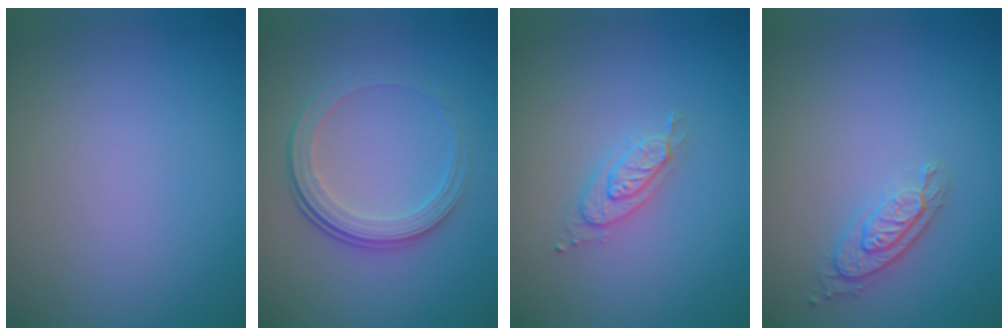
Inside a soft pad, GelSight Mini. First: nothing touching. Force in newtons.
{"total": 4.2, "press": 2.8, "slide": 3.1}
{"total": 2.2, "press": 2.2, "slide": 0.3}
{"total": 2.1, "press": 1.8, "slide": 1.1}